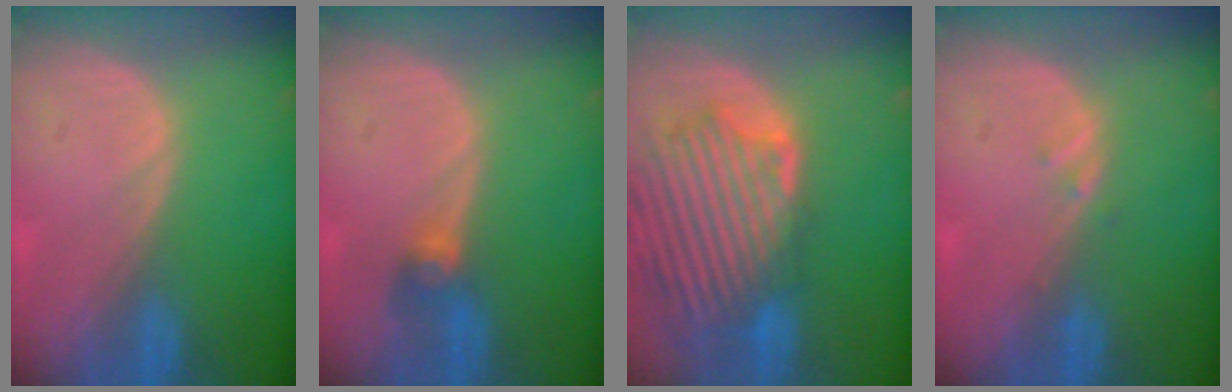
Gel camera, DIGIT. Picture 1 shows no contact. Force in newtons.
{"total": 2.7, "press": 2.7, "slide": 0.1}
{"total": 13.4, "press": 11.6, "slide": 6.6}
{"total": 1.0, "press": 0.9, "slide": 0.5}